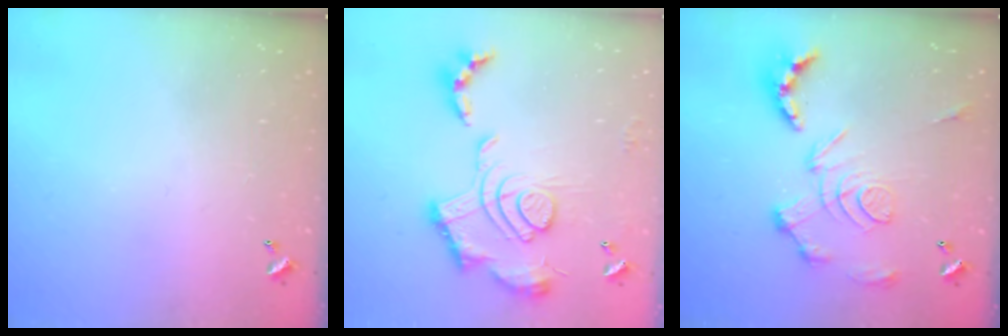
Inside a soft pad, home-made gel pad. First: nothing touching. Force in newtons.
{"total": 2.4, "press": 1.9, "slide": 1.5}
{"total": 3.4, "press": 2.7, "slide": 2.0}